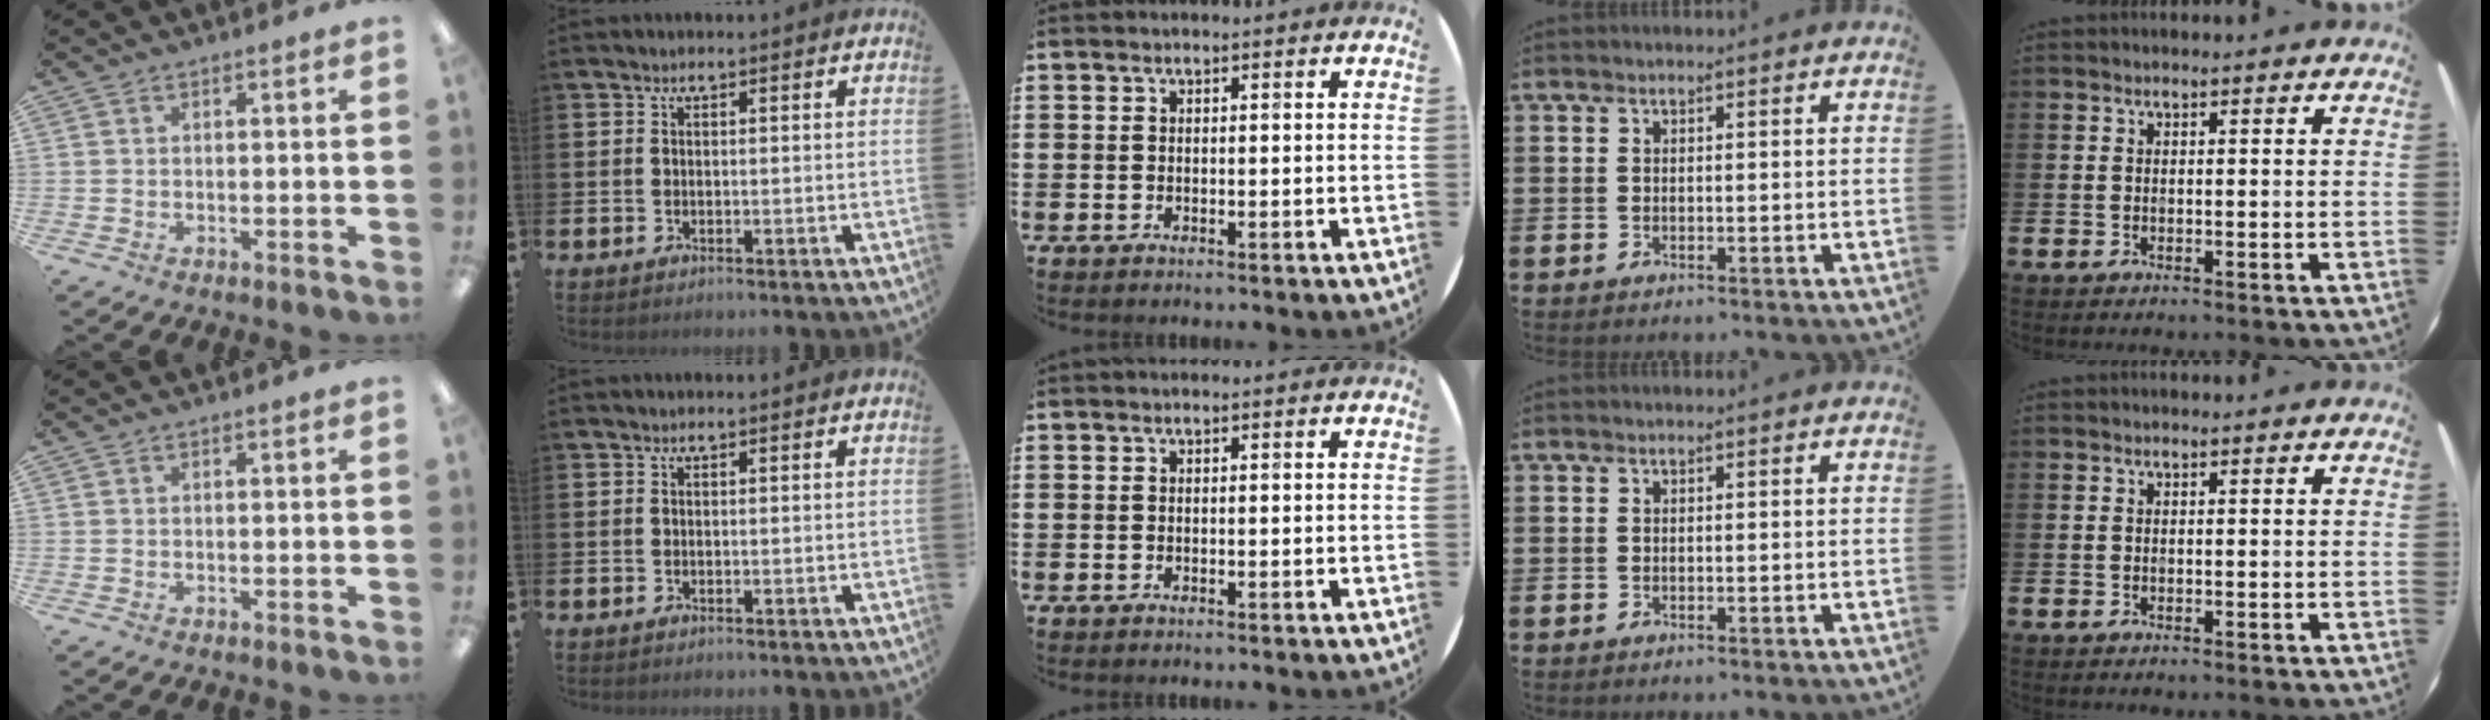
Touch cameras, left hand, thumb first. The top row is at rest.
{}